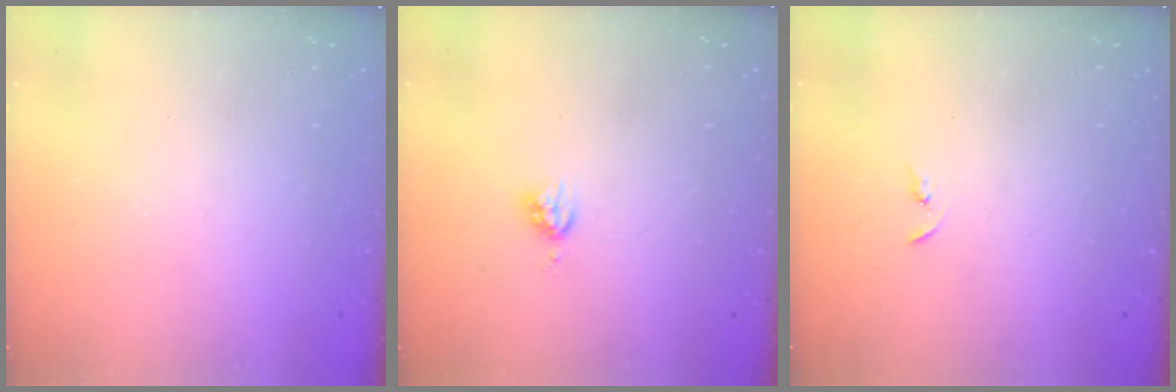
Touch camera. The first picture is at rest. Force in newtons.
{"total": 4.2, "press": 4.2, "slide": 0.6}
{"total": 3.3, "press": 3.2, "slide": 0.4}